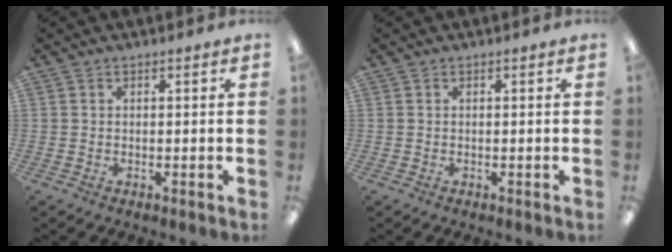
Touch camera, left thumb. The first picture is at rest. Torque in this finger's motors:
{"motor_torque": [0.00, 0.00, 0.00, 0.00, 0.00]}